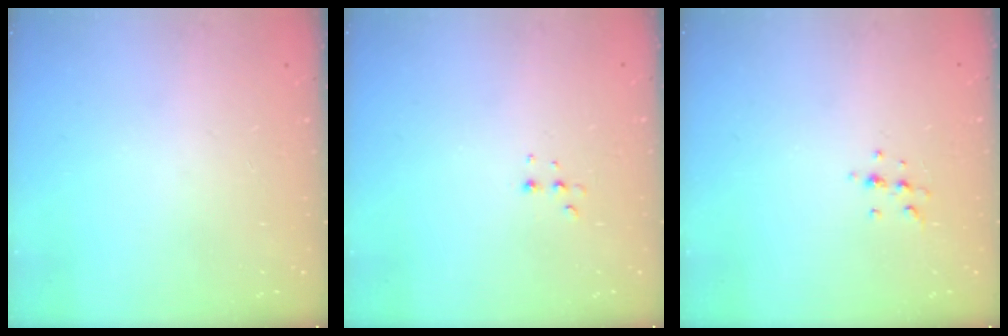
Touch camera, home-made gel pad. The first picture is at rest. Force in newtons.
{"total": 4.2, "press": 4.1, "slide": 0.9}
{"total": 5.3, "press": 5.1, "slide": 1.5}